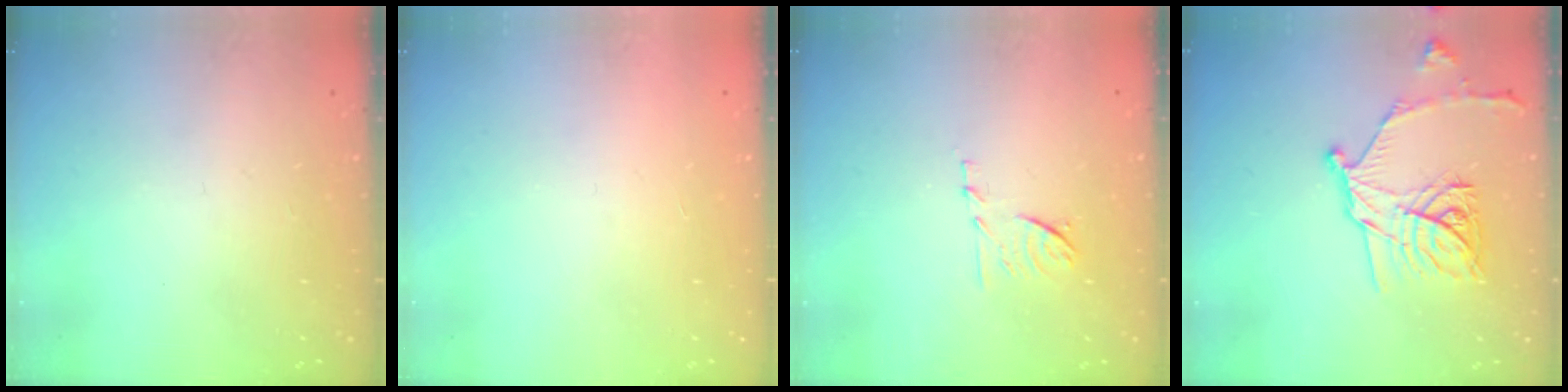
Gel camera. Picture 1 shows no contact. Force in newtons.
{"total": 1.5, "press": 1.5, "slide": 0.1}
{"total": 6.9, "press": 6.8, "slide": 1.0}
{"total": 16.7, "press": 16.6, "slide": 0.6}